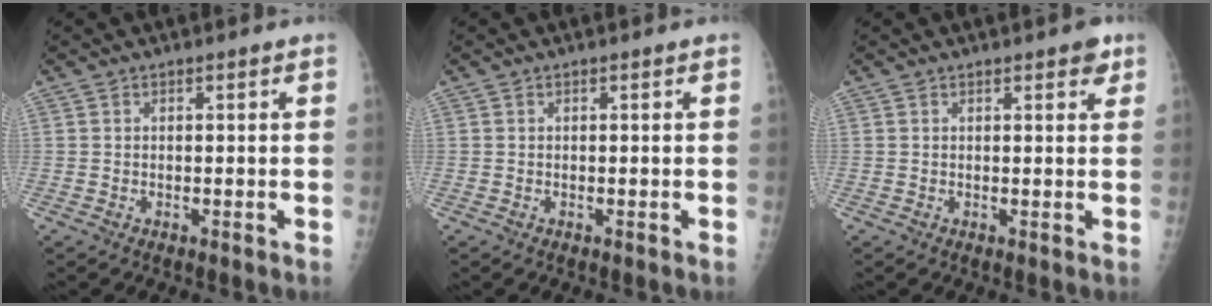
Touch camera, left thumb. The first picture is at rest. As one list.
[{"total": 0.0}, {"total": 2.4, "force": [1.5, 1.0, 1.6], "torque": [-0.007, -0.004, 0.015]}]